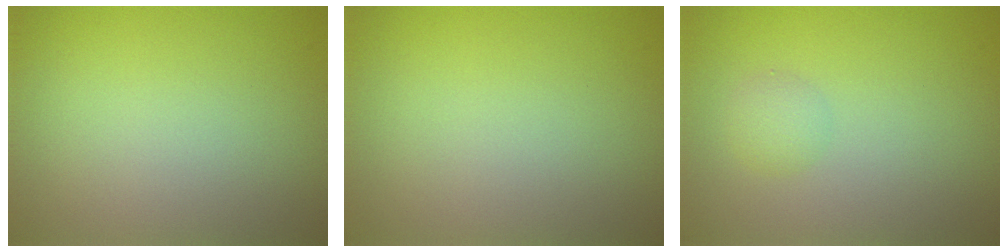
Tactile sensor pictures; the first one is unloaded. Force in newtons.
{"total": 0.0}
{"total": 1.4, "press": 1.4, "slide": 0.0}